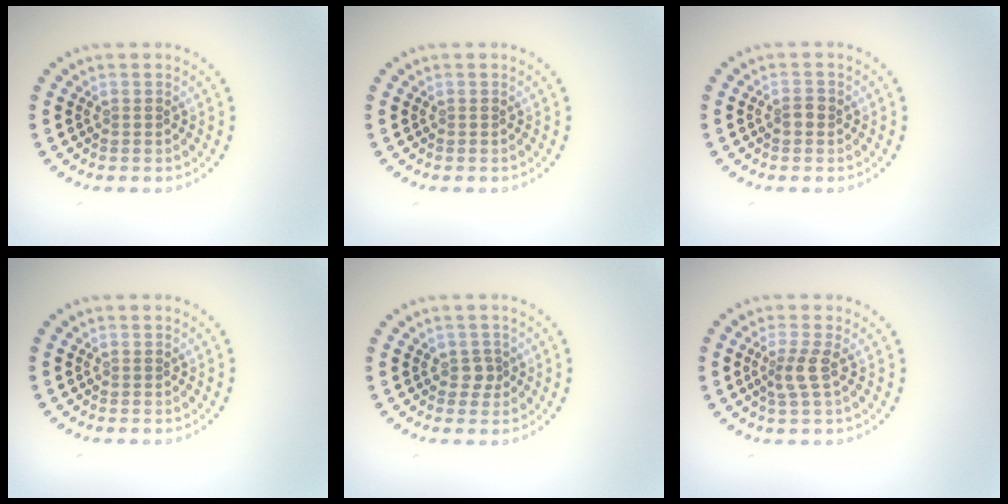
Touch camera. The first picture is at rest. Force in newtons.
{"total": 0.0}
{"total": 1.0, "press": 1.0, "slide": 0.1}
{"total": 0.0}
{"total": 1.3, "press": 1.1, "slide": 0.8}
{"total": 2.0, "press": 1.6, "slide": 1.2}